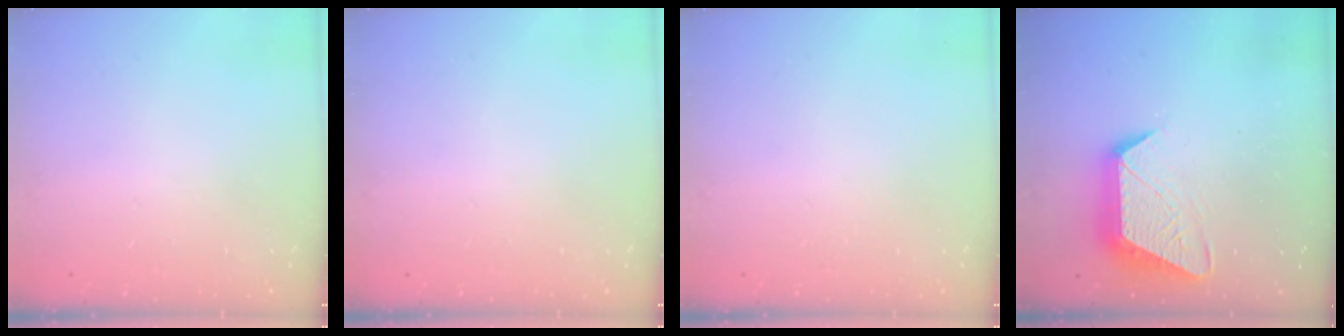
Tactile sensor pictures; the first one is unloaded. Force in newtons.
{"total": 0.0}
{"total": 0.0}
{"total": 14.7, "press": 14.6, "slide": 0.8}